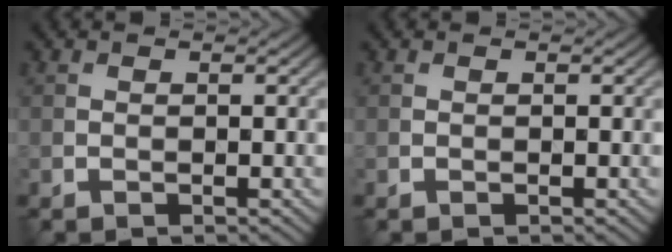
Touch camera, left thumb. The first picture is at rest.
{"total": 0.0}